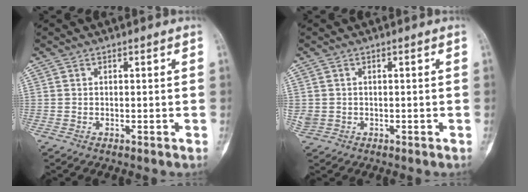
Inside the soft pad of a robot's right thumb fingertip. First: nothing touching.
{"total": 2.8, "force": [-0.1, 2.6, 1.0], "torque": [-0.023, 0.008, 0.009]}